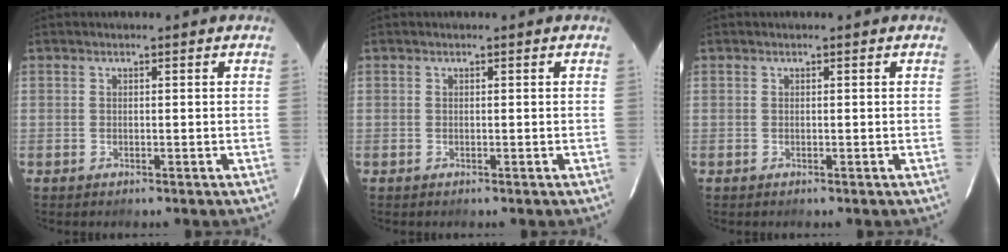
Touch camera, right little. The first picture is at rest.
{"total": 0.0}
{"total": 0.0}